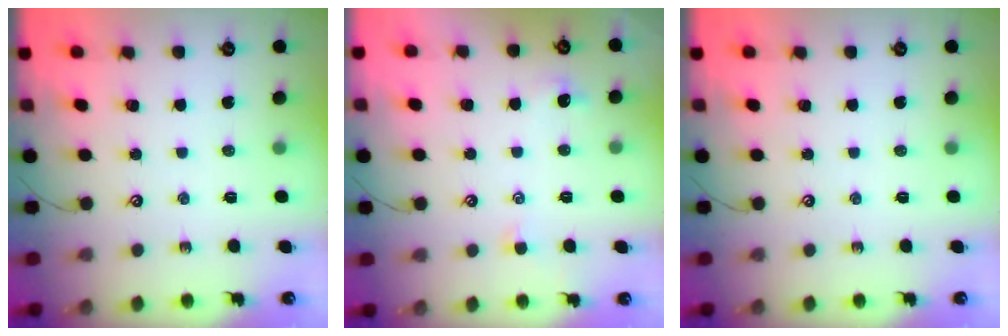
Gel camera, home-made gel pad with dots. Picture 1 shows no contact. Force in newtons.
{"total": 1.3, "press": 1.0, "slide": 0.8}
{"total": 0.0}